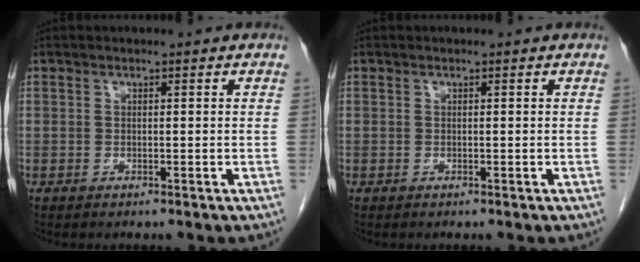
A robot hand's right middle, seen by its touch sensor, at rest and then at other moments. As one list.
[{"total": 0.0}]